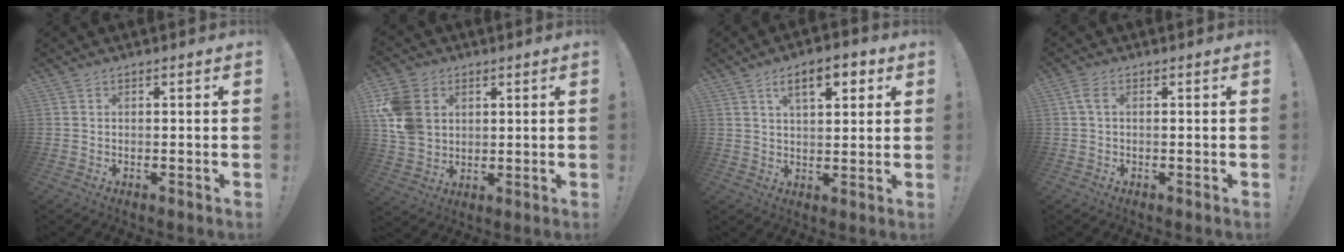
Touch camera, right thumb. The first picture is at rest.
{"total": 13.1, "force": [3.8, 10.4, 6.9], "torque": [-0.135, -0.011, 0.077]}
{"total": 9.2, "force": [4.5, 3.7, 7.1], "torque": [-0.095, -0.011, 0.072]}
{"total": 2.1, "force": [0.9, 0.6, 1.9], "torque": [-0.036, 0.002, 0.017]}